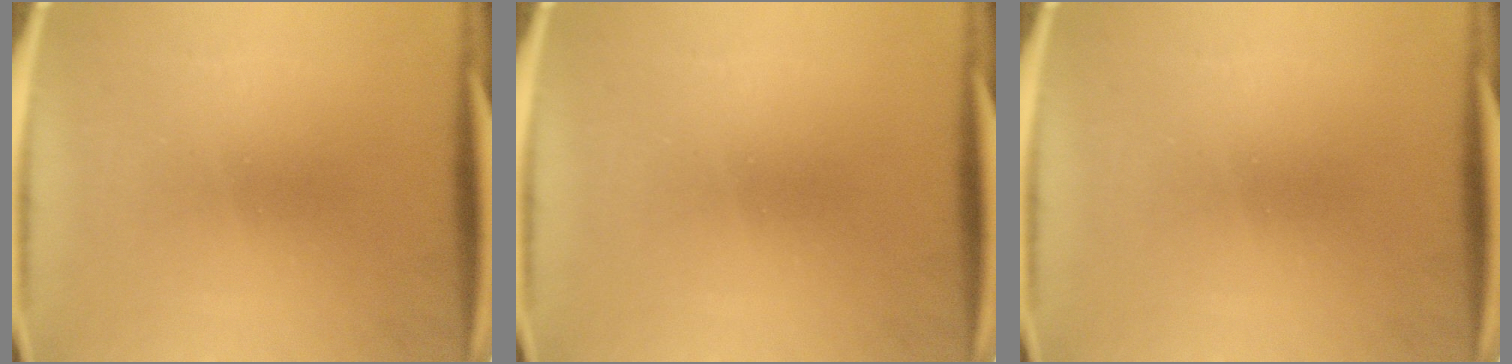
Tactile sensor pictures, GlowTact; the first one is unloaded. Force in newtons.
{"total": 0.0}
{"total": 0.0}